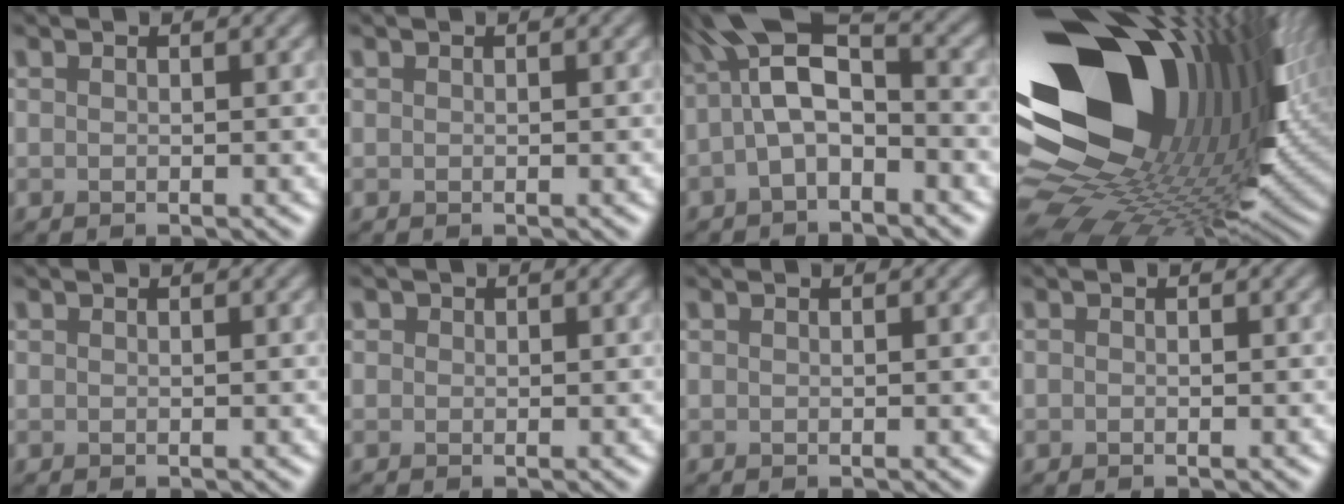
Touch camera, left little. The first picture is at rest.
{"total": 0.0}
{"total": 6.4, "force": [-0.6, 2.9, 5.6], "torque": [-0.107, 0.024, -0.030]}
{"total": 19.7, "force": [3.2, 11.6, 15.6], "torque": [-0.269, -0.023, 0.053]}
{"total": 0.0}
{"total": 1.2, "force": [0.4, 1.0, 0.4], "torque": [-0.008, -0.001, 0.006]}
{"total": 0.0}
{"total": 0.0}